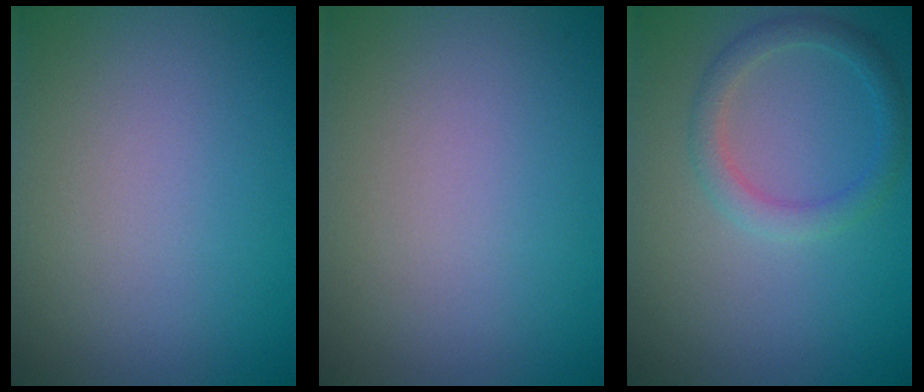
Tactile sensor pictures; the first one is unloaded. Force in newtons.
{"total": 0.0}
{"total": 2.3, "press": 2.3, "slide": 0.1}